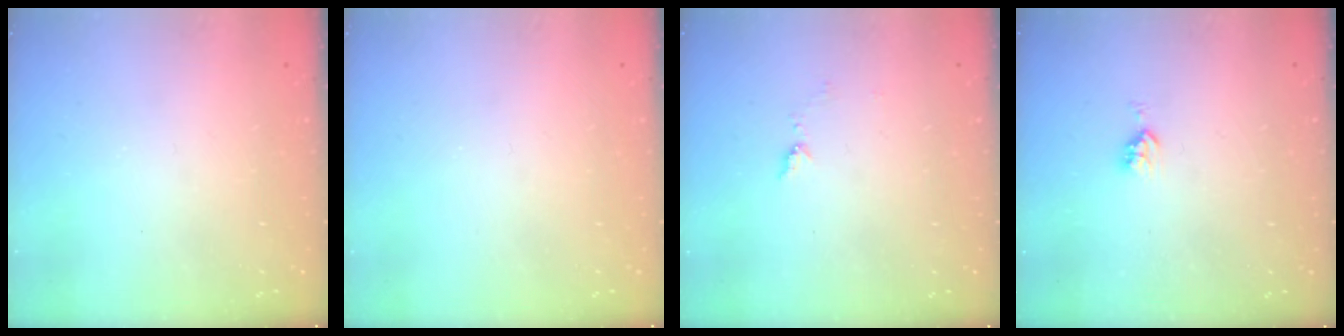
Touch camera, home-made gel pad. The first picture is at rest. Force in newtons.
{"total": 0.0}
{"total": 4.6, "press": 4.5, "slide": 0.5}
{"total": 3.3, "press": 3.3, "slide": 0.6}